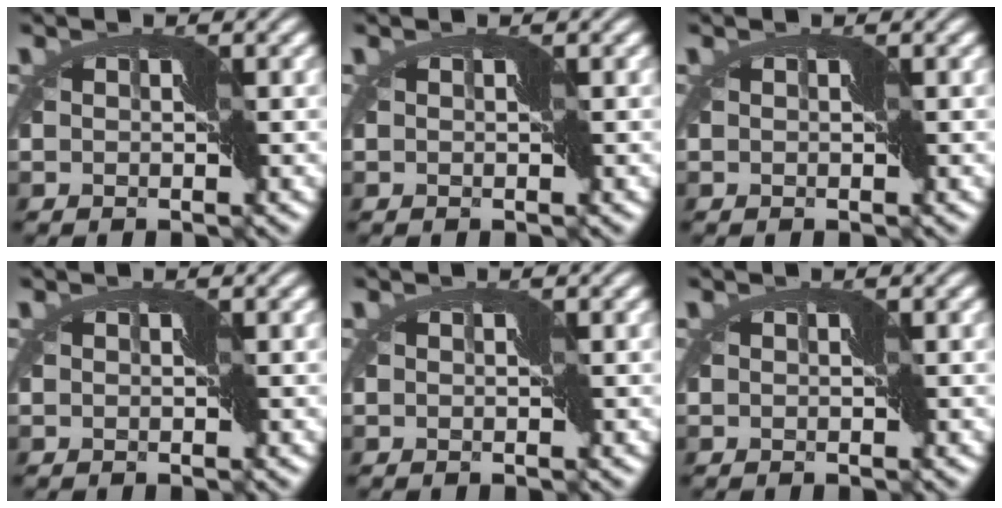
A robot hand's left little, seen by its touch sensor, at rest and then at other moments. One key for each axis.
{"total": 0.0}
{"total": 0.0}
{"total": 0.0}
{"total": 0.0}
{"total": 0.0}